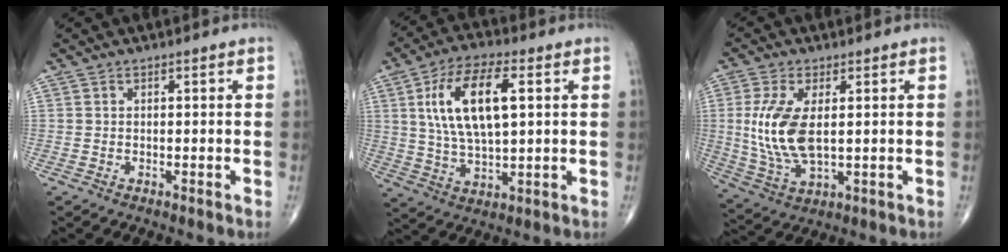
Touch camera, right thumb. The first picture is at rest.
{"total": 14.8, "force": [3.6, 6.1, 13.0], "torque": [-0.242, 0.002, 0.067]}
{"total": 11.6, "force": [1.1, 5.5, 10.1], "torque": [-0.221, -0.010, 0.031]}